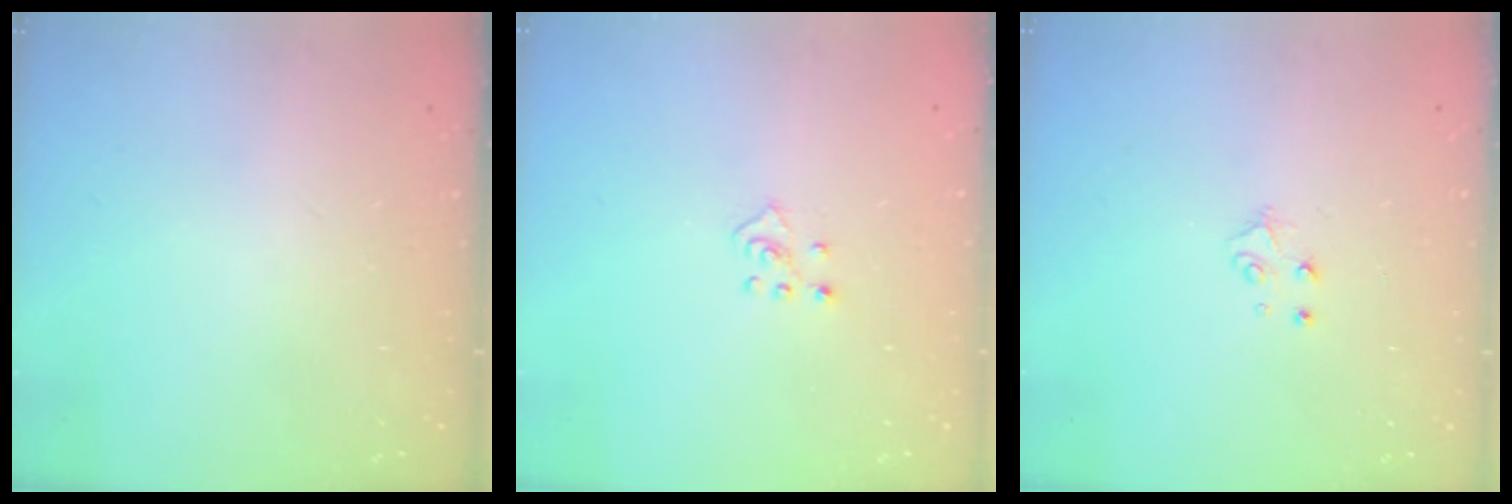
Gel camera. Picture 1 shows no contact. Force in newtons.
{"total": 2.3, "press": 2.3, "slide": 0.5}
{"total": 4.8, "press": 4.8, "slide": 0.5}